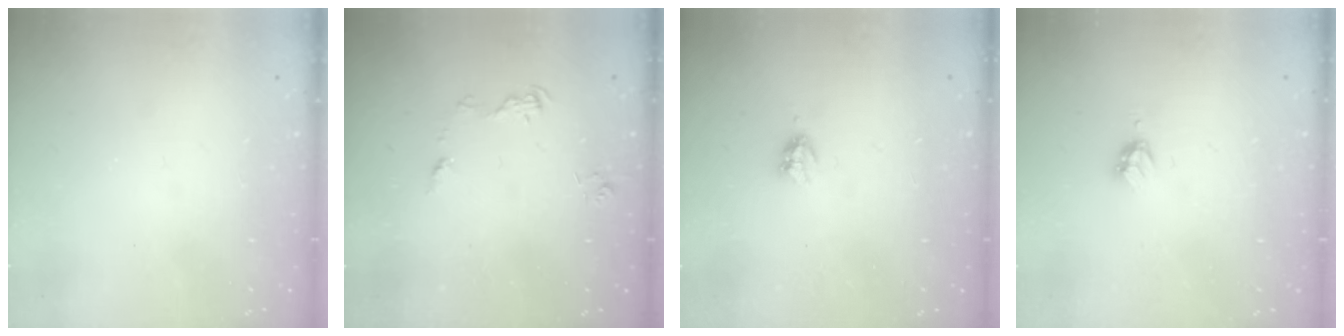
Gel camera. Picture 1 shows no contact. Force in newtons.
{"total": 5.7, "press": 5.7, "slide": 0.6}
{"total": 2.9, "press": 2.9, "slide": 0.5}
{"total": 2.9, "press": 2.8, "slide": 0.4}